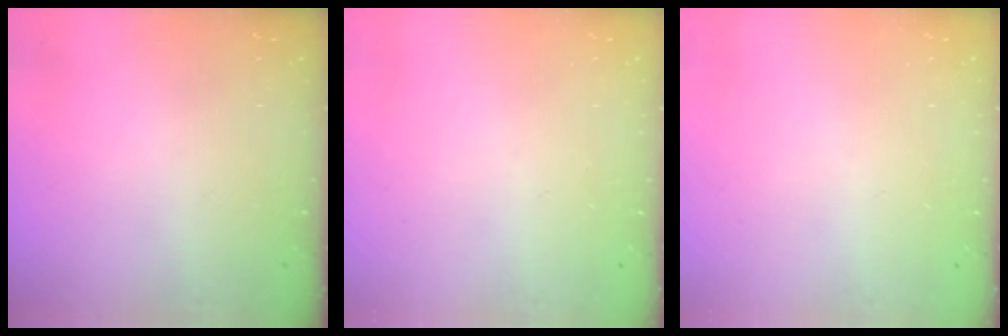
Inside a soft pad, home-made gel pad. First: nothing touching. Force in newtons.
{"total": 0.0}
{"total": 0.0}